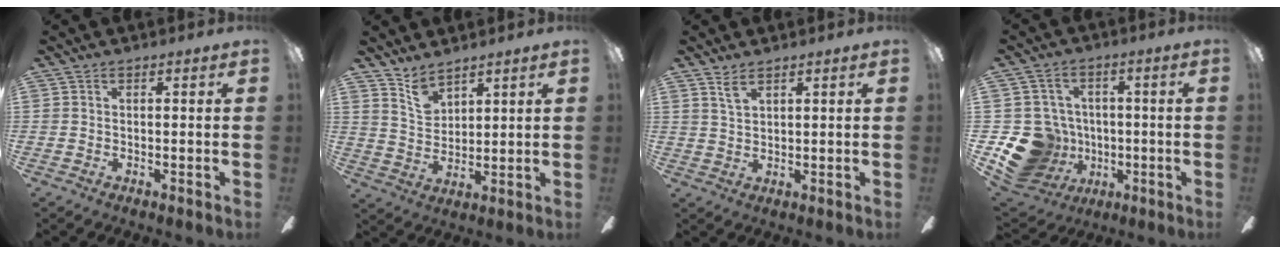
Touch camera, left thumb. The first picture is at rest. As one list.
[{"total": 6.5, "force": [5.4, 3.2, 1.8], "torque": [-0.037, -0.026, 0.102]}, {"total": 3.2, "force": [2.4, 1.1, 1.7], "torque": [-0.039, 0.000, 0.044]}, {"total": 14.5, "force": [-3.8, 13.1, 5.1], "torque": [-0.121, 0.022, -0.052]}]